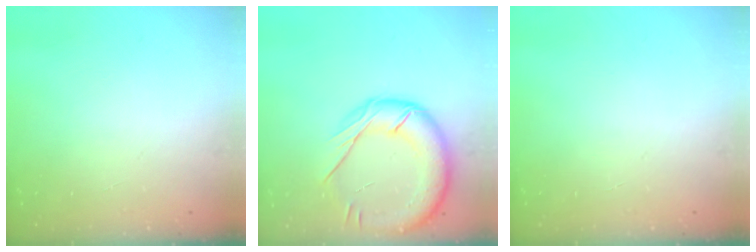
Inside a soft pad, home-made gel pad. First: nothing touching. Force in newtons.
{"total": 19.4, "press": 19.2, "slide": 2.3}
{"total": 0.0}